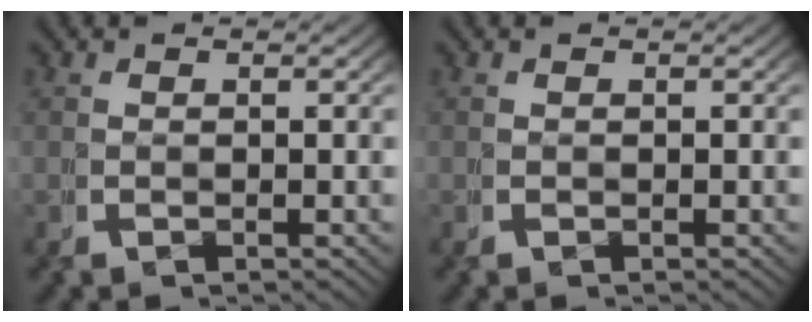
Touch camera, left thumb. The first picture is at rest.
{"total": 0.0}